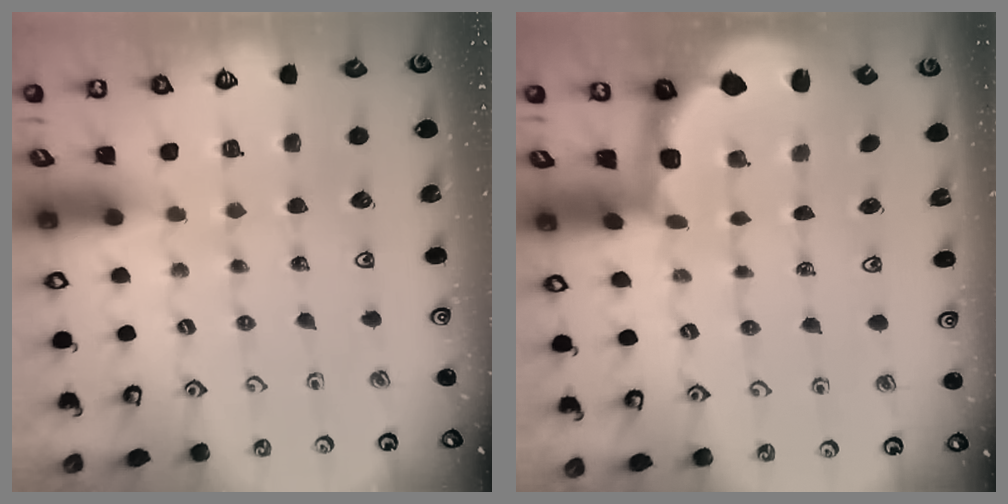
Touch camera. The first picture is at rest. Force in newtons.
{"total": 2.1, "press": 1.4, "slide": 1.6}